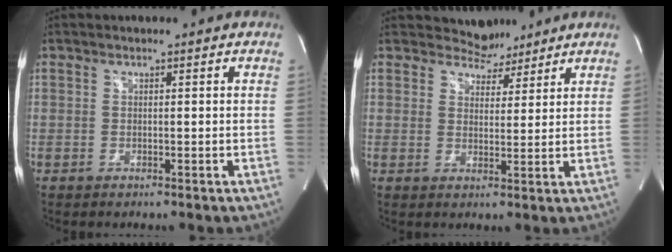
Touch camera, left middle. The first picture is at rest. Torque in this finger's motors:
{"motor_torque": [-0.15, -0.17, -0.07, -0.01]}